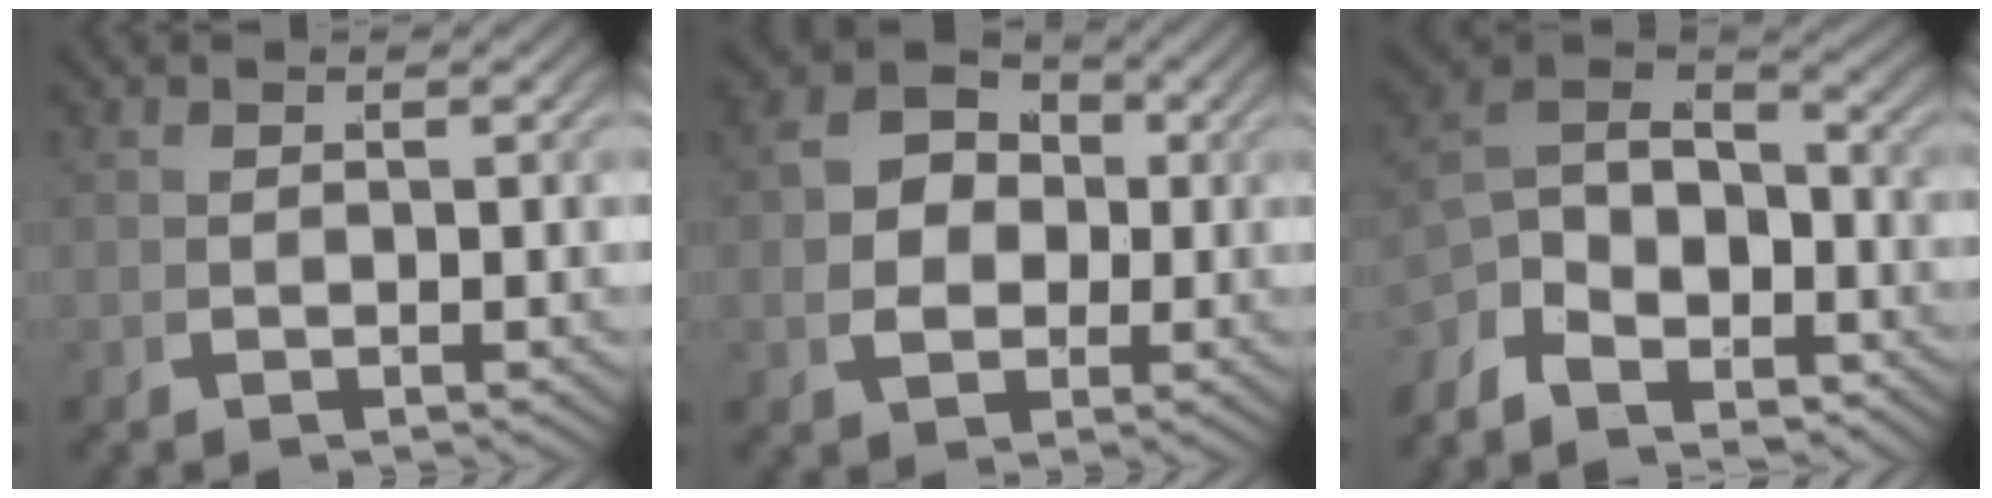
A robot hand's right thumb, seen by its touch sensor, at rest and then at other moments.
{"total": 8.2, "force": [1.1, 6.5, 4.9], "torque": [-0.098, -0.005, 0.019]}
{"total": 7.8, "force": [-0.1, 5.3, 5.7], "torque": [-0.117, -0.003, -0.007]}